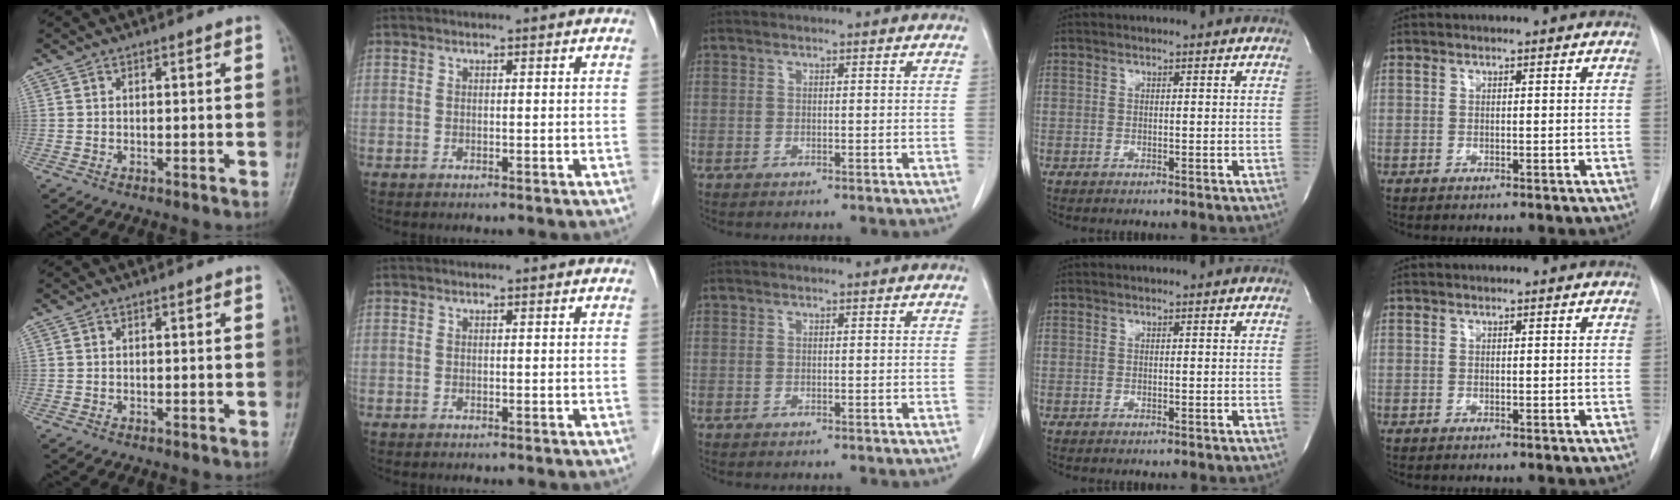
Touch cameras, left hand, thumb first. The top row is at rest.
{}